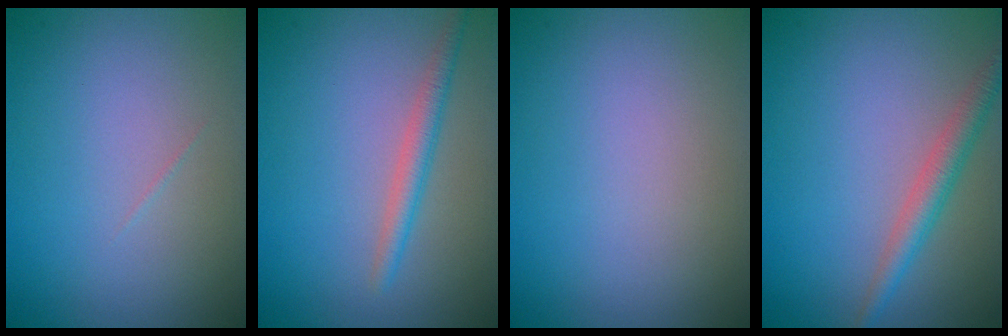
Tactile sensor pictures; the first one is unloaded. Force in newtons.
{"total": 2.1, "press": 2.1, "slide": 0.1}
{"total": 0.0}
{"total": 2.7, "press": 2.7, "slide": 0.1}